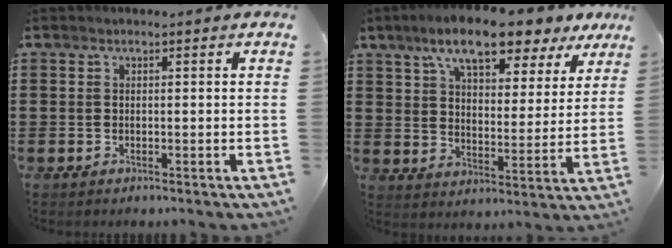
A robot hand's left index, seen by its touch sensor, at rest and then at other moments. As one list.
[{"total": 10.2, "force": [8.0, 2.3, 6.0], "torque": [-0.119, -0.023, 0.136]}]